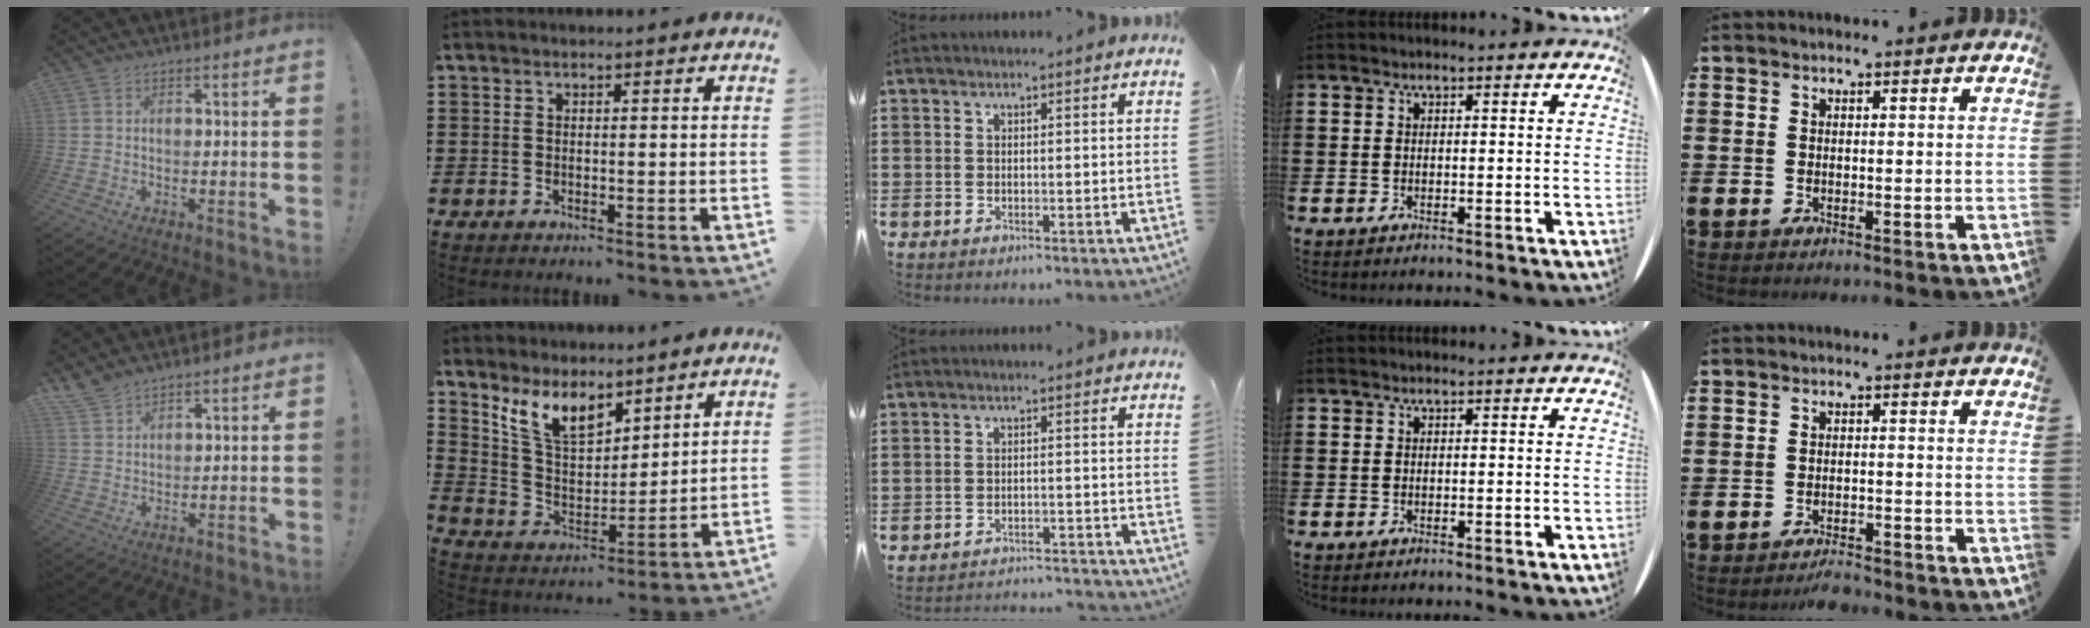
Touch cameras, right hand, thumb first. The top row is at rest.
{"thumb": {"total": 4.5, "force": [4.1, 1.2, 1.6], "torque": [-0.034, -0.024, 0.079]}, "index": {"total": 8.5, "force": [6.3, 3.7, 4.4], "torque": [-0.112, -0.013, 0.119]}, "middle": {"total": 2.8, "force": [-2.8, 0.0, 0.2], "torque": [-0.010, -0.001, -0.057]}, "little": {"total": 2.2, "force": [-2.2, 0.1, 0.4], "torque": [-0.010, 0.004, -0.044]}}